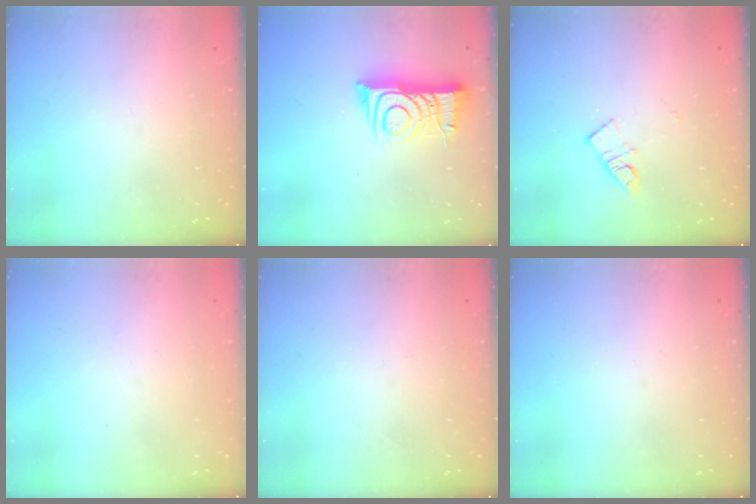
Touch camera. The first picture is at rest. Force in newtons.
{"total": 9.9, "press": 9.9, "slide": 1.0}
{"total": 7.1, "press": 7.1, "slide": 0.2}
{"total": 1.6, "press": 1.6, "slide": 0.1}
{"total": 2.8, "press": 2.8, "slide": 0.4}
{"total": 0.0}